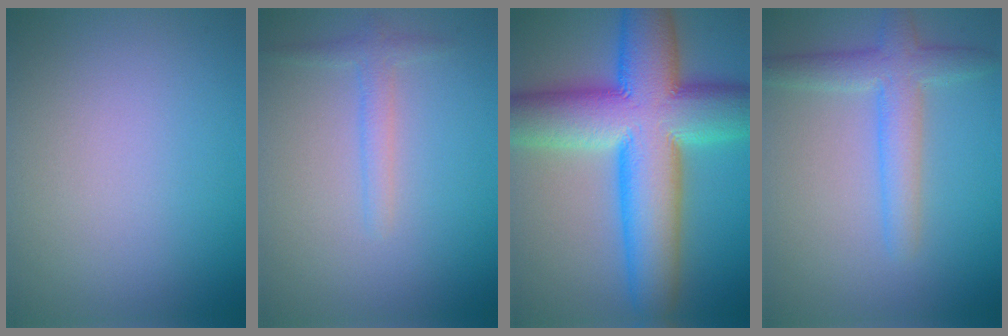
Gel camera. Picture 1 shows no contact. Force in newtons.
{"total": 1.6, "press": 1.6, "slide": 0.1}
{"total": 14.9, "press": 14.9, "slide": 0.5}
{"total": 3.9, "press": 3.9, "slide": 0.2}